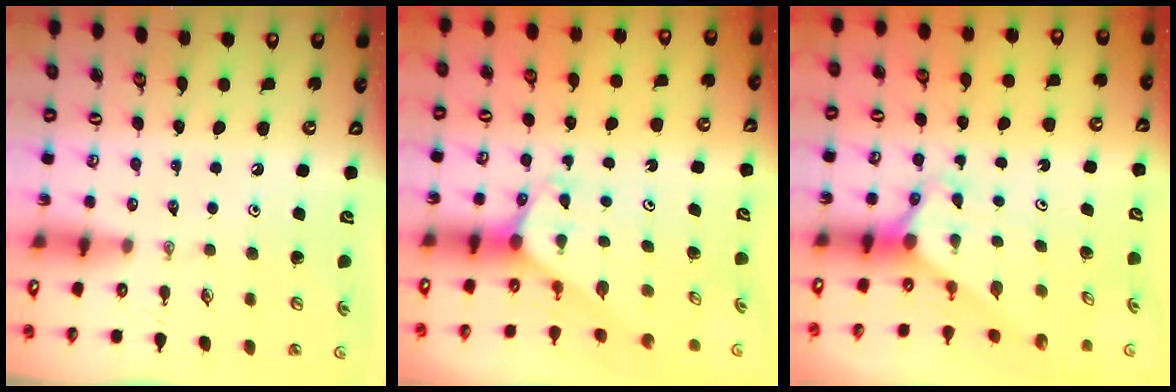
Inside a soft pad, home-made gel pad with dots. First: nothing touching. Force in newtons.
{"total": 2.0, "press": 2.0, "slide": 0.2}
{"total": 2.8, "press": 2.8, "slide": 0.0}